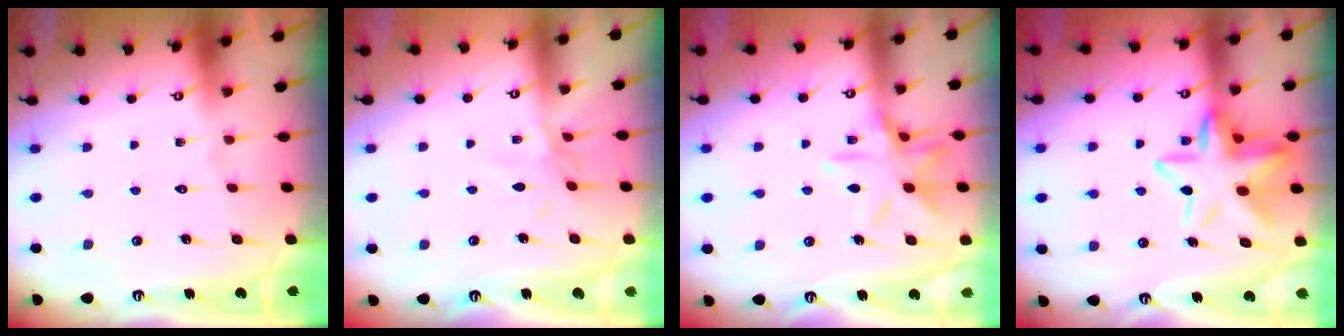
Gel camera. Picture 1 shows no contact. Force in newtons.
{"total": 3.9, "press": 3.9, "slide": 0.4}
{"total": 11.8, "press": 11.7, "slide": 0.8}
{"total": 15.2, "press": 15.2, "slide": 1.6}